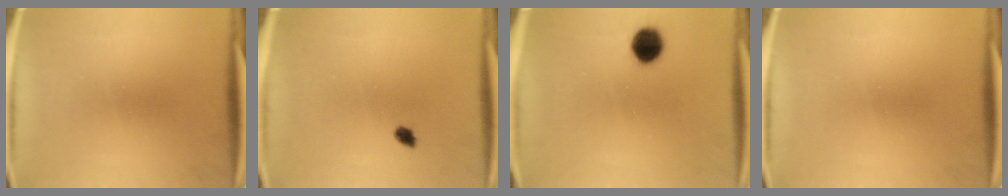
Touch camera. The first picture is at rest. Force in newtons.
{"total": 1.5}
{"total": 7.0}
{"total": 0.0}